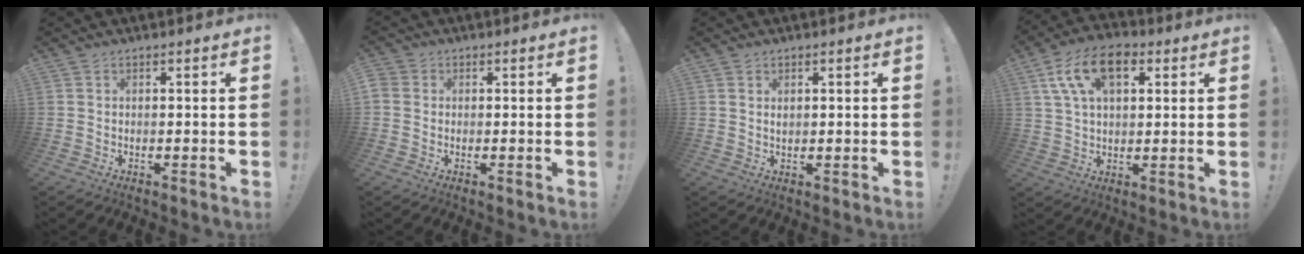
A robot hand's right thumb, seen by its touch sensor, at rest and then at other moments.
{"total": 2.9, "force": [0.2, 2.6, 1.2], "torque": [-0.028, 0.011, 0.008]}
{"total": 1.3, "force": [0.9, 0.8, 0.2], "torque": [0.011, -0.005, 0.014]}
{"total": 14.8, "force": [6.1, 8.7, 10.3], "torque": [-0.185, -0.003, 0.113]}